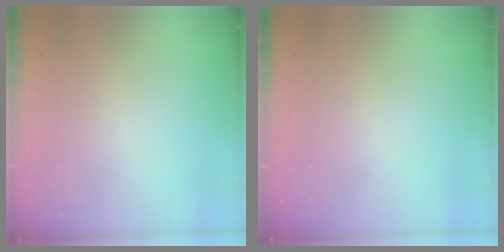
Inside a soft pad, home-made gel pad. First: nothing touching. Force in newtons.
{"total": 0.0}